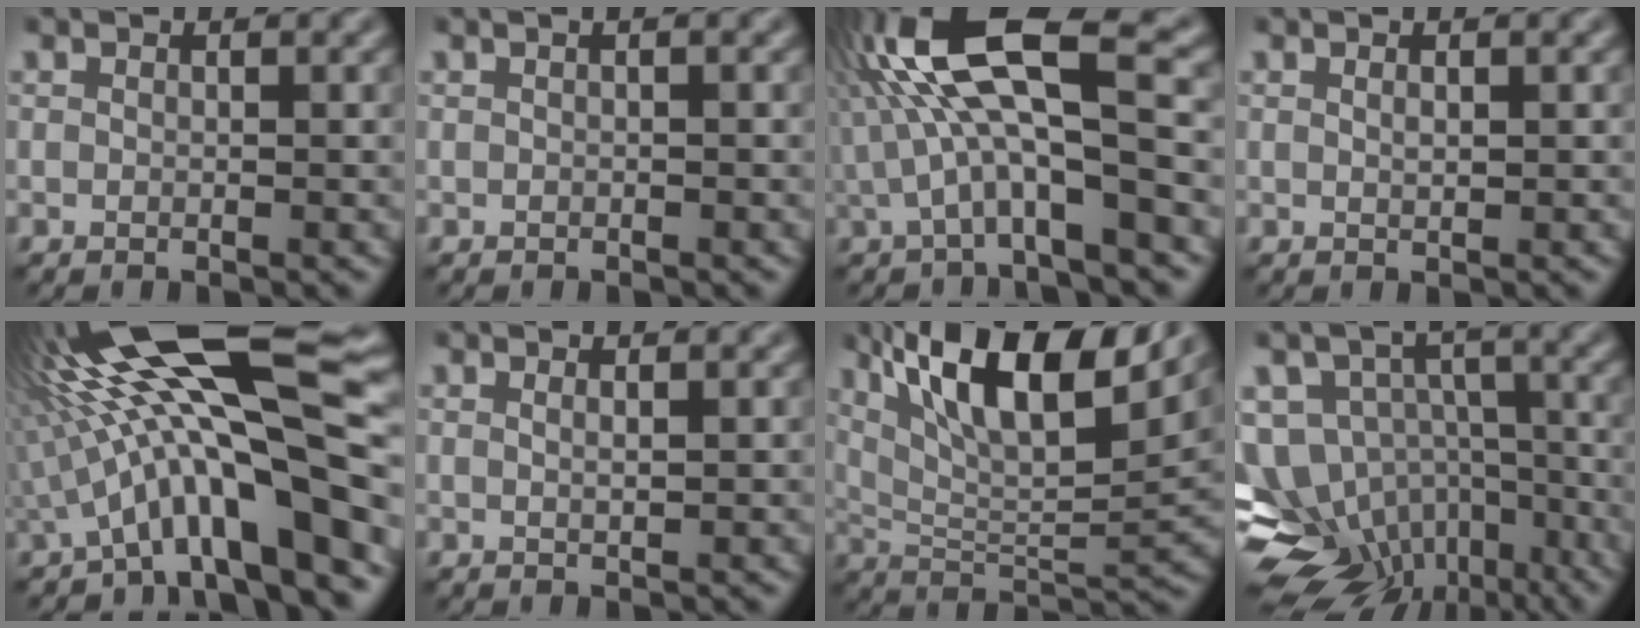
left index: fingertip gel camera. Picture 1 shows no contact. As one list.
[{"total": 0.9, "force": [0.1, 0.4, 0.8], "torque": [-0.010, 0.000, -0.005]}, {"total": 10.6, "force": [0.7, 3.2, 10.0], "torque": [-0.194, 0.023, 0.008]}, {"total": 0.5, "force": [0.2, 0.1, 0.5], "torque": [-0.010, 0.001, 0.006]}, {"total": 16.5, "force": [0.6, 3.7, 16.1], "torque": [-0.259, 0.027, 0.015]}, {"total": 0.8, "force": [0.3, 0.3, 0.7], "torque": [-0.007, 0.000, 0.005]}, {"total": 12.0, "force": [6.9, 3.7, 9.1], "torque": [-0.162, 0.007, 0.129]}, {"total": 13.8, "force": [-8.4, 9.6, 5.4], "torque": [-0.094, -0.017, -0.097]}]